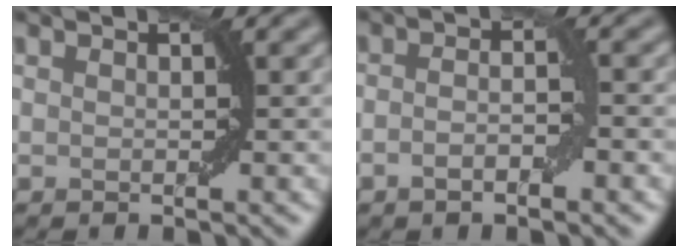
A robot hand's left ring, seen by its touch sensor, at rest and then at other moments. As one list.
[{"total": 2.5, "force": [-0.9, 0.6, 2.3], "torque": [-0.039, 0.002, -0.018]}]